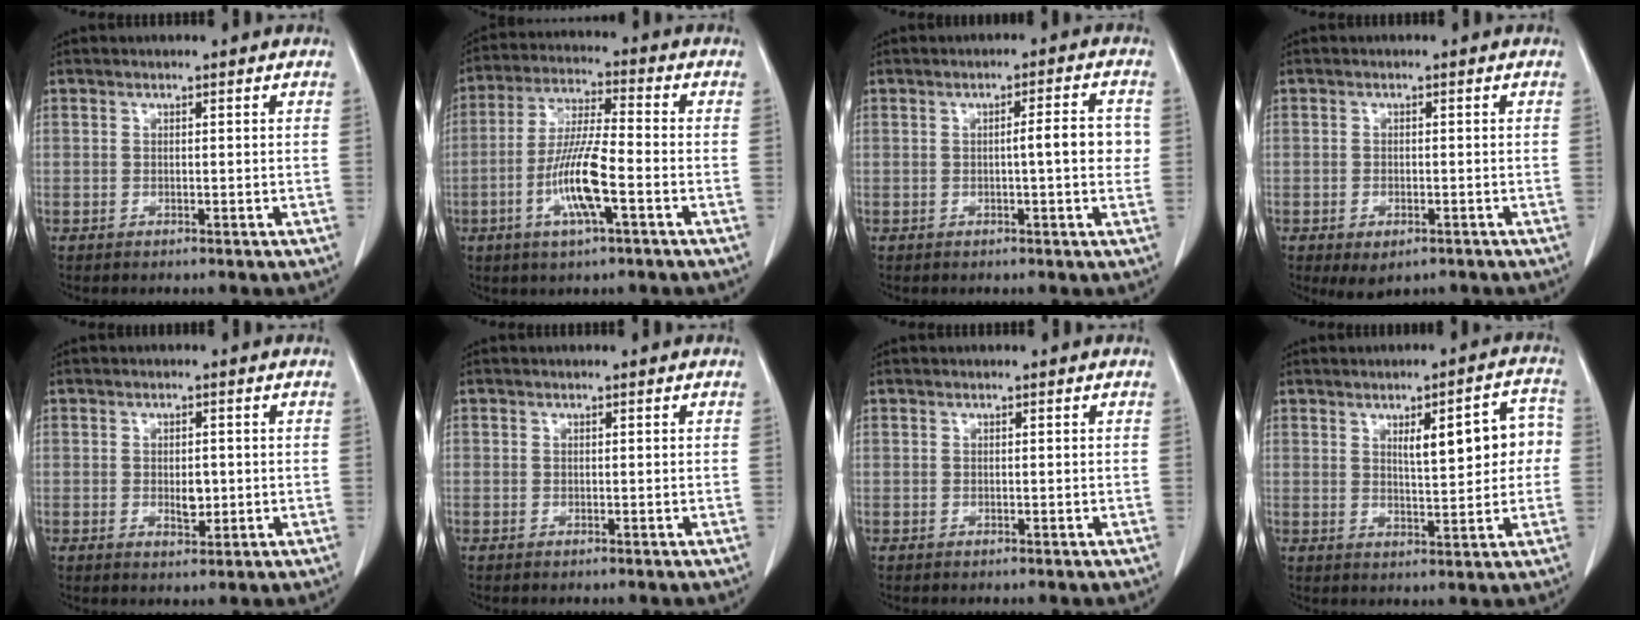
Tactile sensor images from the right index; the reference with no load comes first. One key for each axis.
{"total": 10.7, "fx": -3.5, "fy": 1.1, "fz": 10.0, "tx": -0.199, "ty": -0.006, "tz": -0.070}
{"total": 4.8, "fx": 0.0, "fy": 0.6, "fz": 4.8, "tx": -0.065, "ty": 0.008, "tz": -0.003}
{"total": 3.6, "fx": -2.0, "fy": 2.0, "fz": 2.2, "tx": -0.031, "ty": -0.004, "tz": -0.018}
{"total": 2.9, "fx": -0.3, "fy": 1.5, "fz": 2.5, "tx": -0.042, "ty": -0.002, "tz": 0.000}
{"total": 0.0}
{"total": 0.0}
{"total": 9.0, "fx": 1.6, "fy": 2.6, "fz": 8.5, "tx": -0.111, "ty": 0.026, "tz": 0.025}